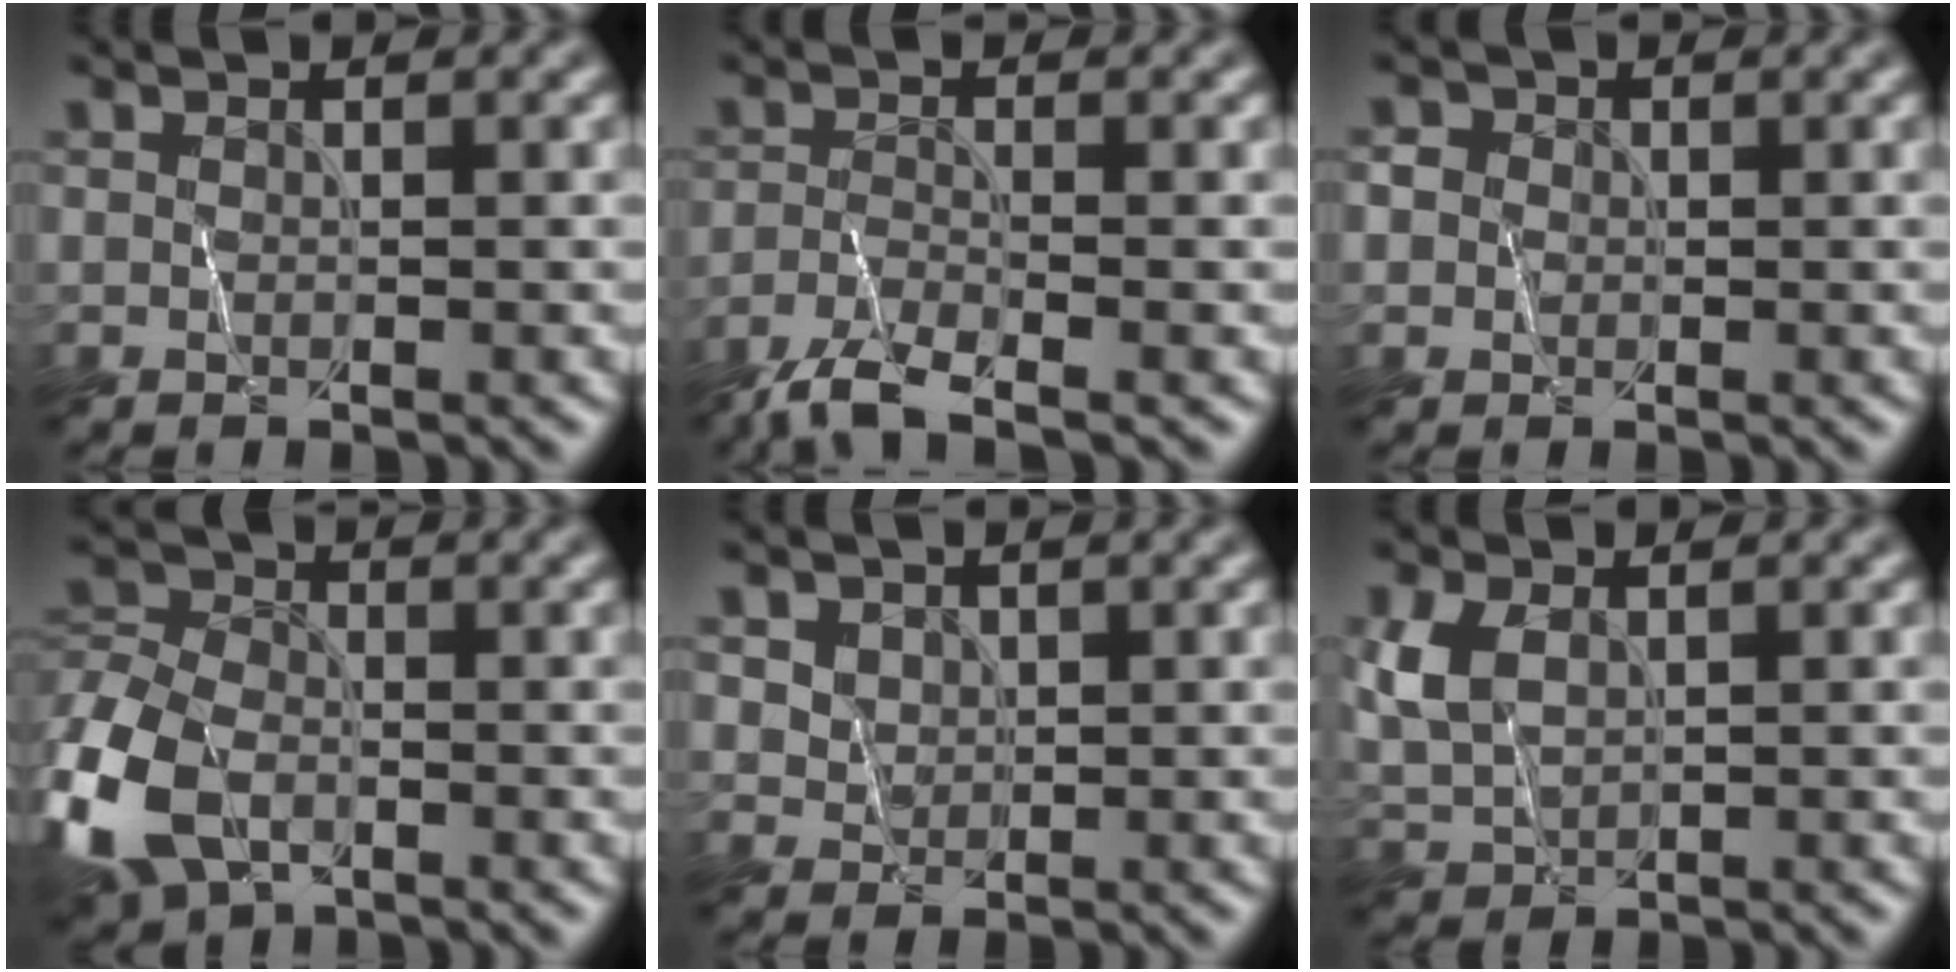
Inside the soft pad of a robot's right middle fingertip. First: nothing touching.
{"total": 3.9, "force": [-2.8, 0.8, 2.5], "torque": [-0.056, -0.009, -0.065]}
{"total": 3.1, "force": [0.9, 2.6, 1.3], "torque": [-0.025, 0.010, 0.004]}
{"total": 10.4, "force": [-4.4, 6.5, 6.7], "torque": [-0.170, -0.018, -0.085]}
{"total": 3.0, "force": [1.7, 2.1, 1.2], "torque": [-0.043, 0.000, 0.044]}
{"total": 4.0, "force": [1.0, 2.6, 2.8], "torque": [-0.077, 0.003, 0.025]}